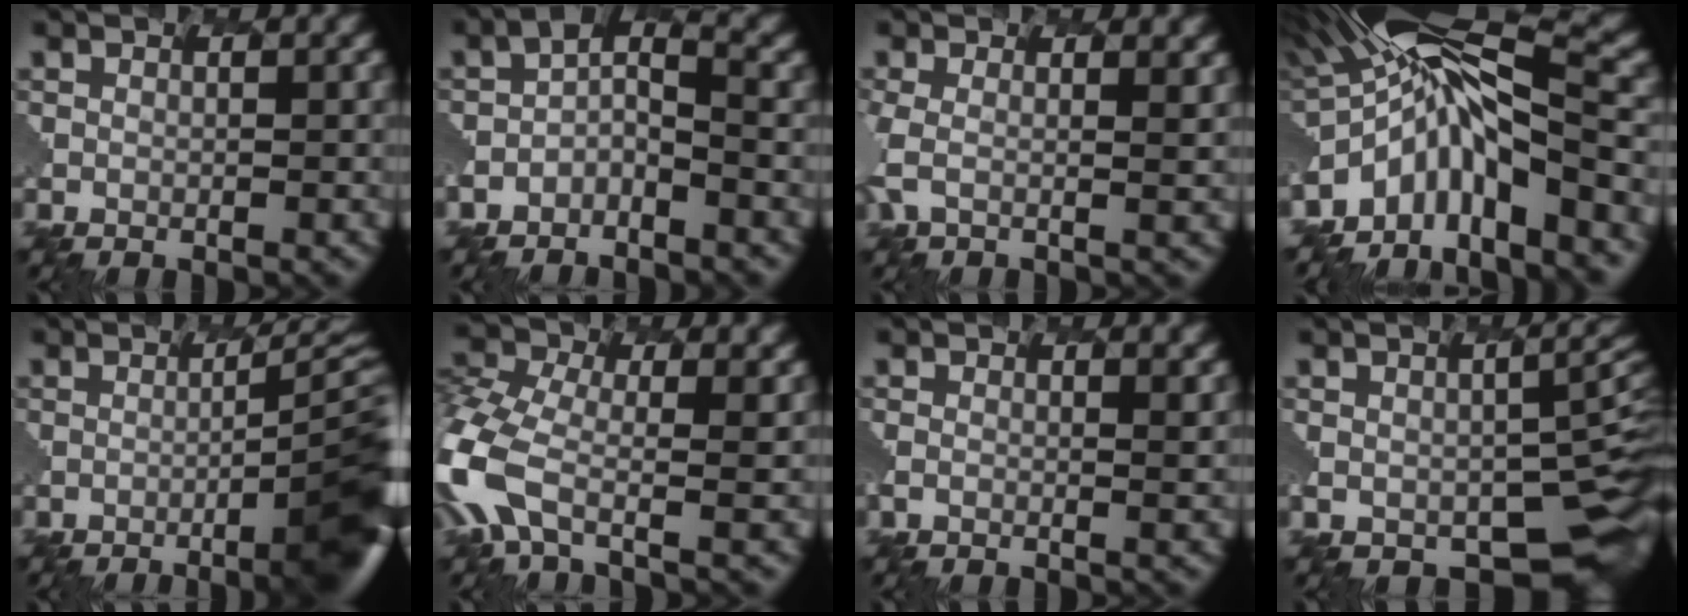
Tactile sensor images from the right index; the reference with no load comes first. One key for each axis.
{"total": 2.0, "fx": -1.6, "fy": 0.9, "fz": 0.8, "tx": -0.026, "ty": 0.023, "tz": -0.058}
{"total": 1.5, "fx": 0.7, "fy": 0.1, "fz": 1.3, "tx": -0.026, "ty": 0.008, "tz": -0.010}
{"total": 8.7, "fx": -4.9, "fy": 2.5, "fz": 6.8, "tx": -0.136, "ty": 0.033, "tz": -0.097}
{"total": 9.4, "fx": -3.6, "fy": 2.1, "fz": 8.4, "tx": -0.068, "ty": 0.016, "tz": -0.060}
{"total": 5.6, "fx": -2.1, "fy": 2.9, "fz": 4.3, "tx": -0.151, "ty": -0.007, "tz": -0.071}
{"total": 0.6, "fx": 0.5, "fy": -0.3, "fz": 0.4, "tx": 0.002, "ty": 0.008, "tz": -0.008}
{"total": 8.7, "fx": -2.8, "fy": 4.9, "fz": 6.7, "tx": -0.084, "ty": -0.022, "tz": -0.026}